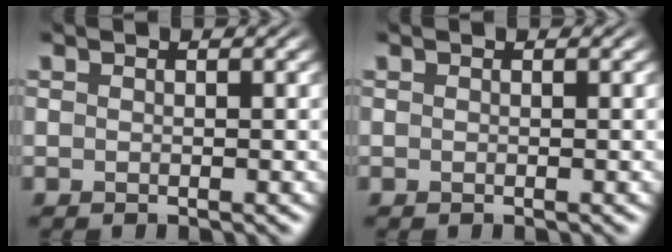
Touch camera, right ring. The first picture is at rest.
{"total": 0.0}